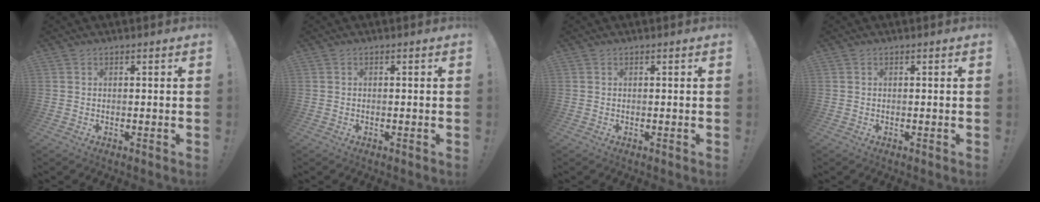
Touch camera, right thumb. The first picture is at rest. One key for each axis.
{"total": 0.0}
{"total": 0.0}
{"total": 0.0}